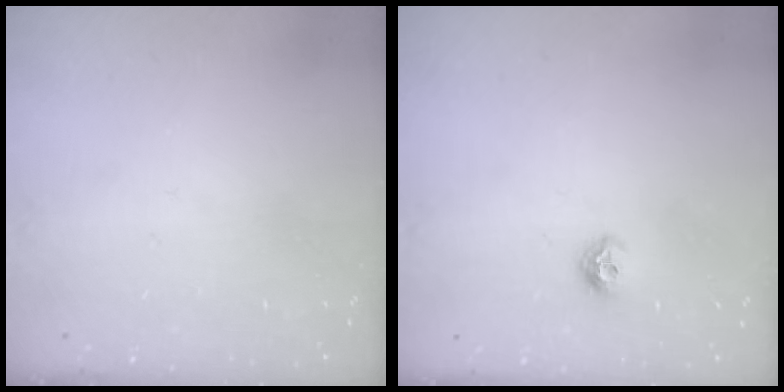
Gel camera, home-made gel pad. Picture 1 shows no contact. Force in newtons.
{"total": 6.5, "press": 6.5, "slide": 0.7}